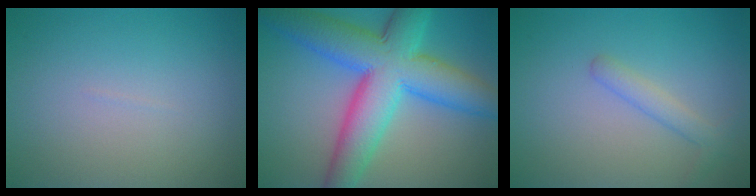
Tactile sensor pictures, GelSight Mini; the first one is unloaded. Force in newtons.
{"total": 11.6, "press": 11.6, "slide": 0.3}
{"total": 1.9, "press": 1.9, "slide": 0.0}